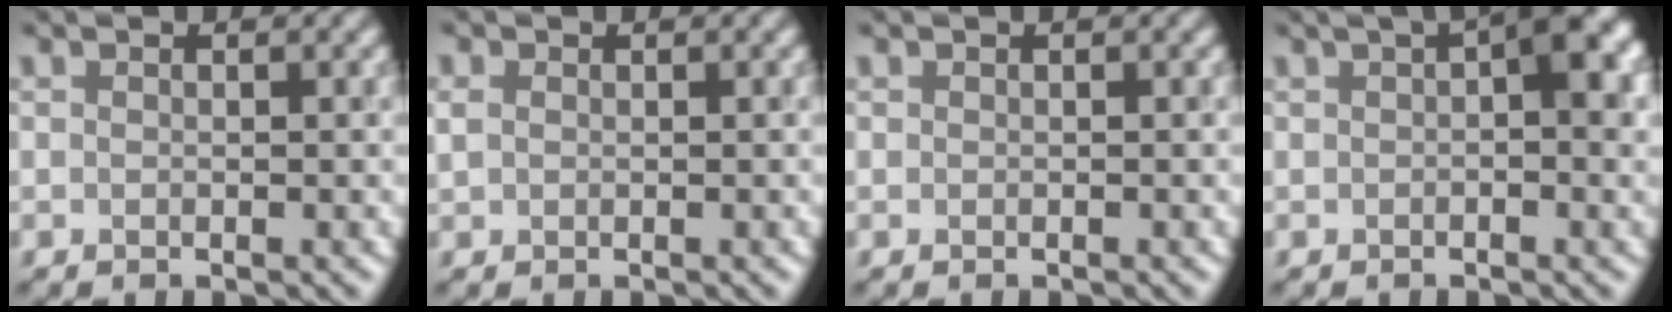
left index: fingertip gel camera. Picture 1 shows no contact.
{"total": 0.8, "force": [0.1, 0.7, 0.2], "torque": [-0.002, 0.001, 0.002]}
{"total": 0.0}
{"total": 5.0, "force": [1.5, 1.2, 4.6], "torque": [-0.053, 0.015, 0.017]}